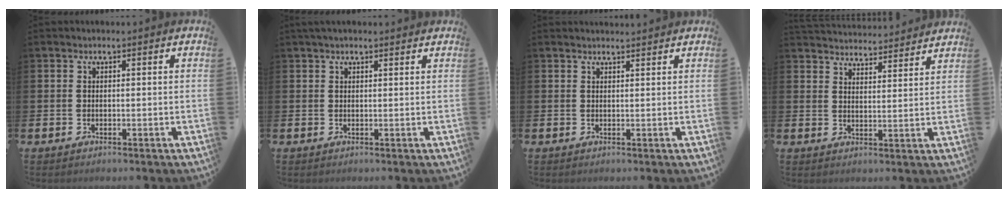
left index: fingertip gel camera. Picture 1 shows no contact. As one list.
[{"total": 1.5, "force": [1.3, 0.4, 0.7], "torque": [-0.005, 0.000, 0.020]}, {"total": 1.2, "force": [1.2, 0.0, 0.0], "torque": [0.007, -0.006, 0.020]}, {"total": 4.6, "force": [4.6, 0.4, -0.1], "torque": [-0.008, -0.033, 0.082]}]